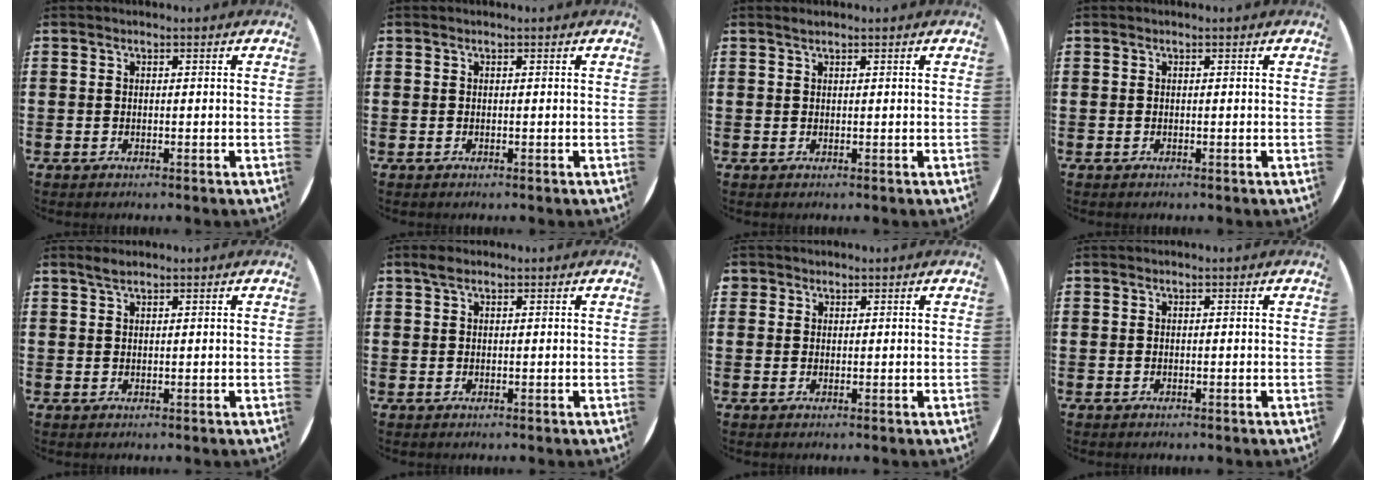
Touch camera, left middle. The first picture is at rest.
{"total": 0.0}
{"total": 0.5, "force": [0.5, 0.0, 0.3], "torque": [-0.006, -0.001, 0.010]}
{"total": 0.0}
{"total": 1.8, "force": [1.5, 0.4, 0.8], "torque": [-0.019, 0.003, 0.028]}
{"total": 1.2, "force": [0.8, 0.7, 0.6], "torque": [-0.006, 0.002, 0.014]}
{"total": 1.0, "force": [0.8, 0.6, 0.0], "torque": [-0.001, 0.003, 0.017]}
{"total": 0.0}